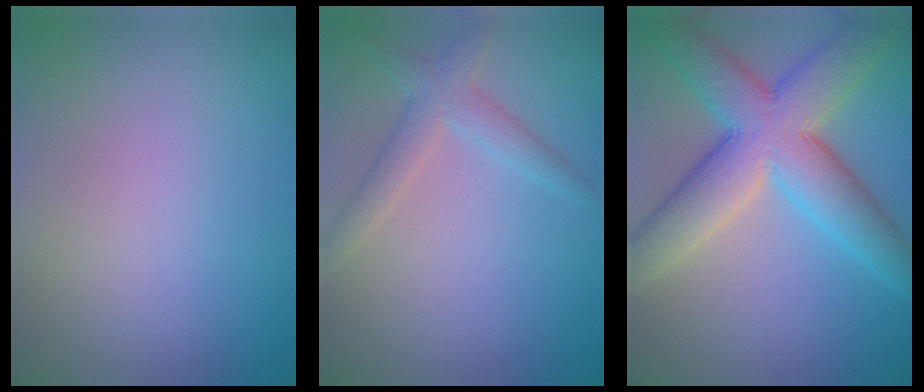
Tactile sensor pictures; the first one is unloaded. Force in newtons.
{"total": 2.8, "press": 2.7, "slide": 0.2}
{"total": 10.2, "press": 10.2, "slide": 0.2}